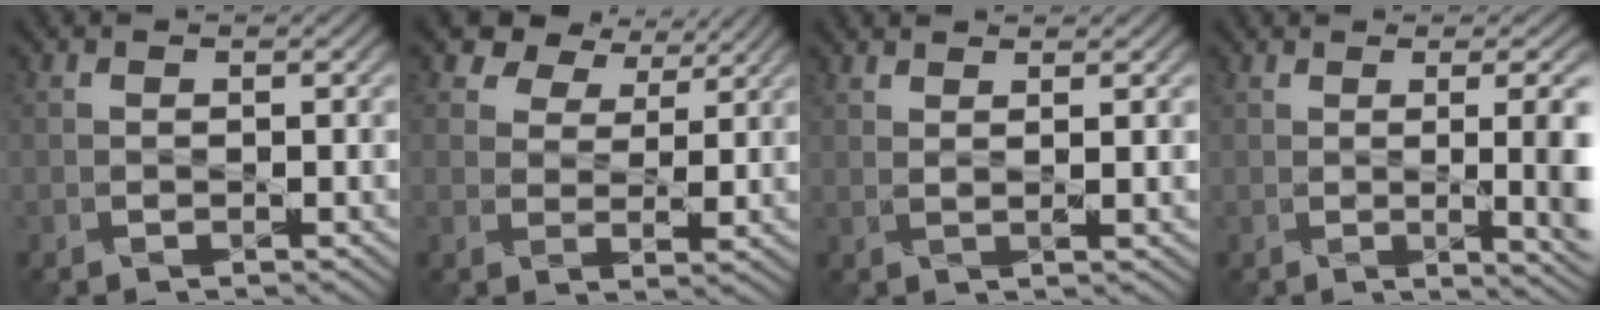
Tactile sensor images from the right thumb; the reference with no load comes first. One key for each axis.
{"total": 6.5, "fx": 5.2, "fy": 3.2, "fz": 2.2, "tx": -0.042, "ty": 0.010, "tz": 0.087}
{"total": 2.2, "fx": 2.0, "fy": -0.9, "fz": 0.6, "tx": -0.017, "ty": 0.010, "tz": 0.041}
{"total": 8.5, "fx": 0.0, "fy": 2.2, "fz": 8.2, "tx": -0.076, "ty": 0.017, "tz": 0.009}